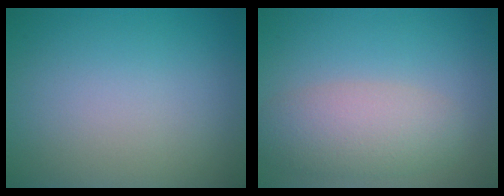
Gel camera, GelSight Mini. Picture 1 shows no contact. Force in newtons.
{"total": 4.3, "press": 4.3, "slide": 0.3}